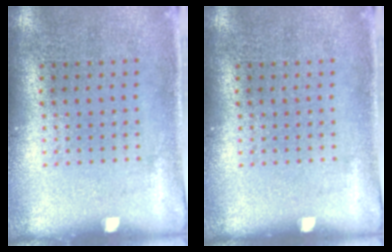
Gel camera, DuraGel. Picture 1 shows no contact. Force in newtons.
{"total": 0.0}